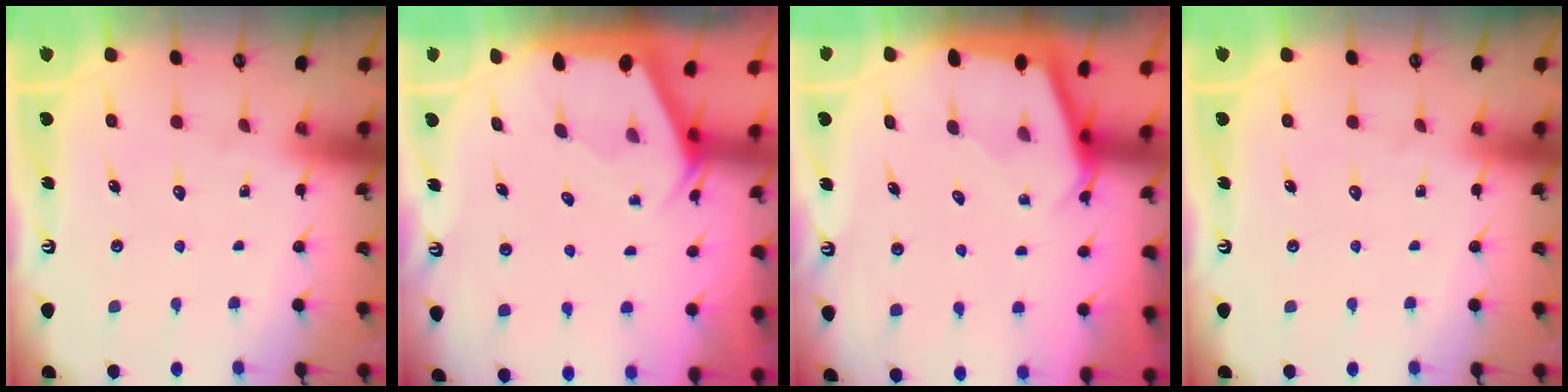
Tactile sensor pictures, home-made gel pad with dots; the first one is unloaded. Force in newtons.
{"total": 1.9, "press": 1.8, "slide": 0.3}
{"total": 2.1, "press": 2.1, "slide": 0.1}
{"total": 0.0}